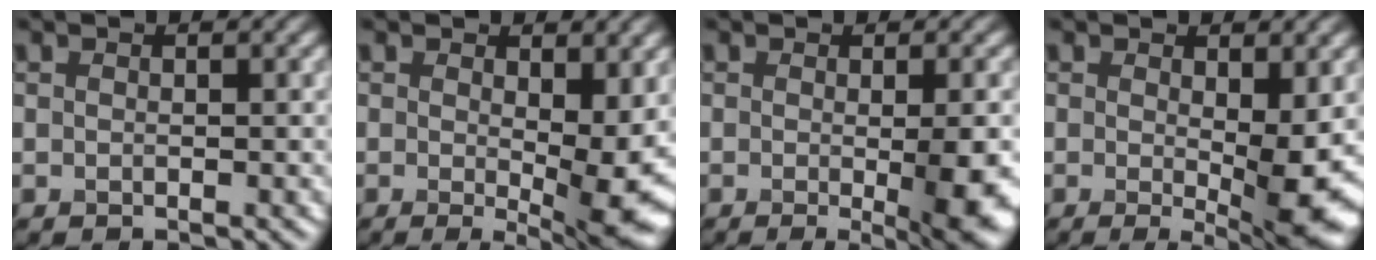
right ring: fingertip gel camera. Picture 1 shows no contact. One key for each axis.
{"total": 7.5, "fx": -0.1, "fy": 2.2, "fz": 7.2, "tx": -0.102, "ty": -0.020, "tz": 0.003}
{"total": 6.4, "fx": -0.9, "fy": 1.4, "fz": 6.2, "tx": -0.081, "ty": -0.016, "tz": -0.007}
{"total": 6.7, "fx": -0.5, "fy": 1.5, "fz": 6.5, "tx": -0.097, "ty": -0.021, "tz": -0.002}